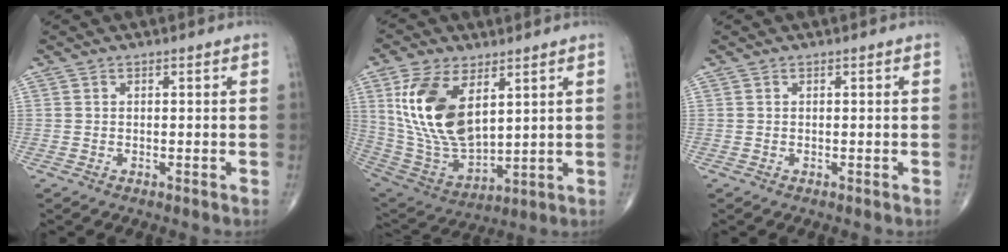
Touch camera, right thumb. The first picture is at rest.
{"total": 18.0, "force": [6.0, 9.5, 14.0], "torque": [-0.261, -0.028, 0.130]}
{"total": 0.0}